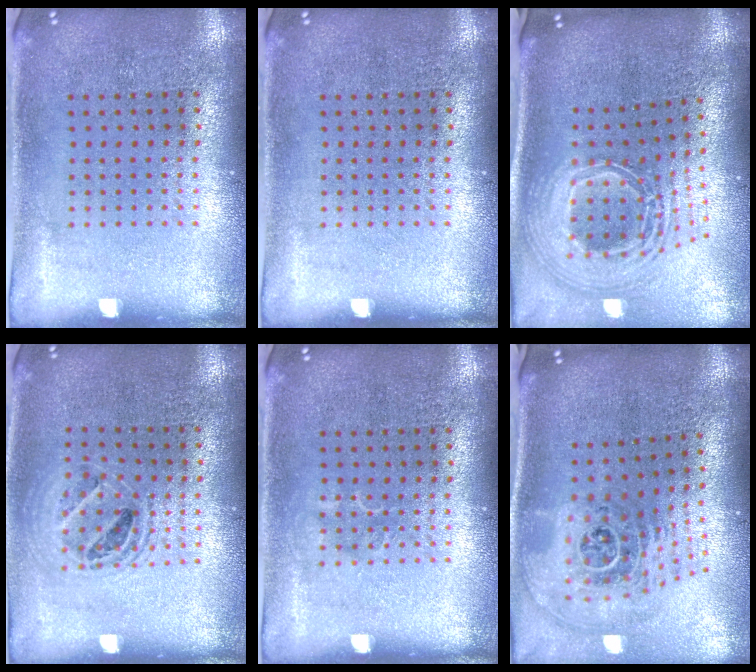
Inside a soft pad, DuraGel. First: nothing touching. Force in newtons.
{"total": 0.0}
{"total": 2.8, "press": 1.9, "slide": 2.1}
{"total": 1.4, "press": 1.2, "slide": 0.6}
{"total": 0.9, "press": 0.8, "slide": 0.2}
{"total": 2.7, "press": 1.8, "slide": 2.0}